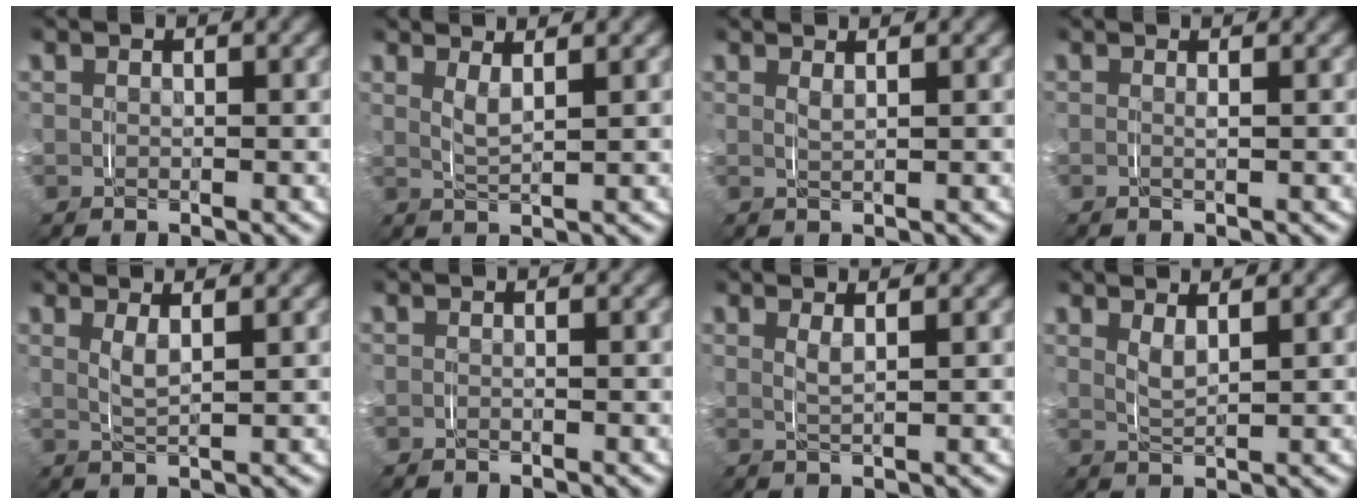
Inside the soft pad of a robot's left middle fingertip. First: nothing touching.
{"total": 1.8, "force": [0.9, 0.0, 1.6], "torque": [-0.034, -0.008, 0.014]}
{"total": 0.9, "force": [0.5, -0.6, 0.3], "torque": [-0.008, -0.005, 0.010]}
{"total": 0.8, "force": [0.0, -0.8, 0.0], "torque": [0.004, -0.001, -0.003]}
{"total": 1.7, "force": [0.6, -0.2, 1.5], "torque": [-0.035, -0.008, 0.010]}
{"total": 0.5, "force": [-0.3, -0.4, -0.2], "torque": [0.004, 0.002, -0.009]}
{"total": 1.3, "force": [0.5, -0.5, 1.0], "torque": [-0.023, -0.007, 0.010]}
{"total": 1.8, "force": [1.1, 0.2, 1.4], "torque": [-0.031, -0.008, 0.017]}